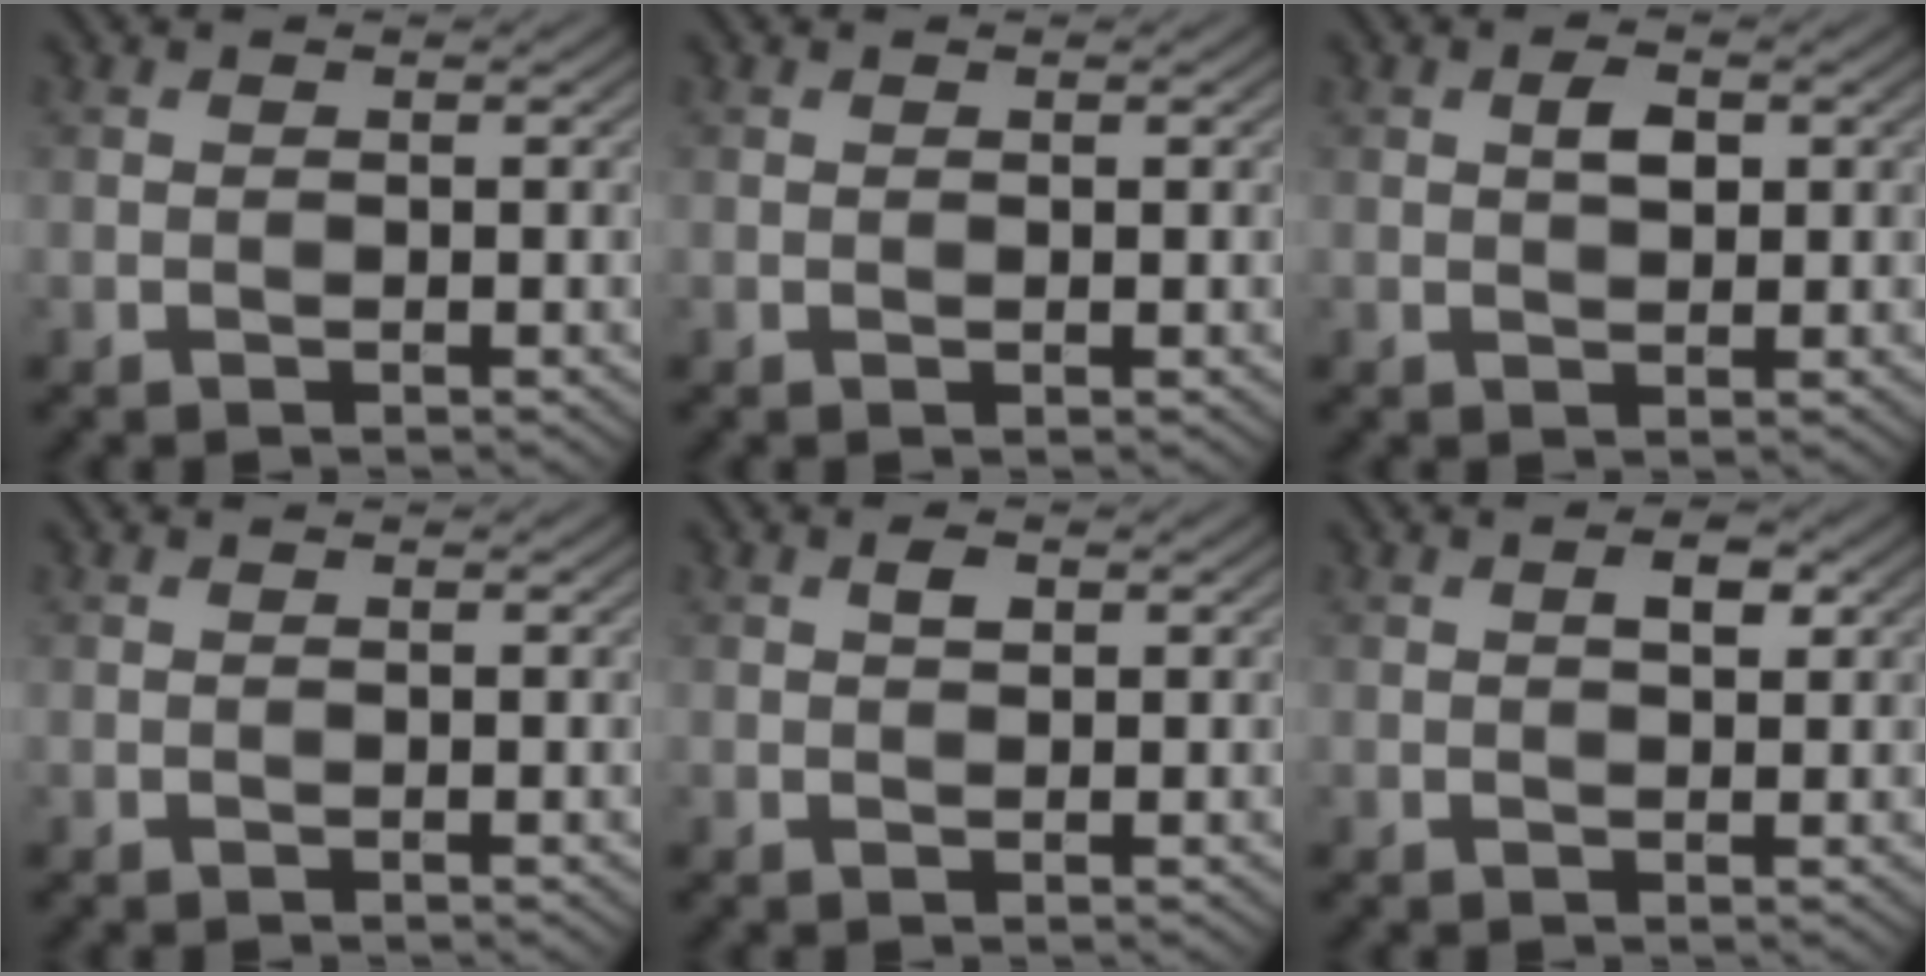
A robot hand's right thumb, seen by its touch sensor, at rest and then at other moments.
{"total": 0.0}
{"total": 2.2, "force": [0.6, 1.2, 1.8], "torque": [-0.033, 0.001, 0.008]}
{"total": 0.0}
{"total": 1.2, "force": [0.5, 0.6, 0.9], "torque": [-0.017, 0.001, 0.009]}
{"total": 2.1, "force": [0.7, 0.9, 1.7], "torque": [-0.025, 0.001, 0.009]}